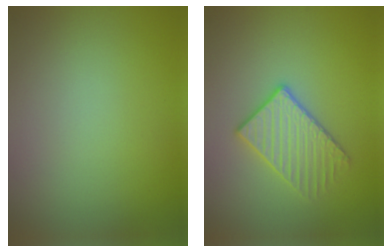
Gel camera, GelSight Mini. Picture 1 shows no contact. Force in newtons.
{"total": 3.0, "press": 2.9, "slide": 0.8}